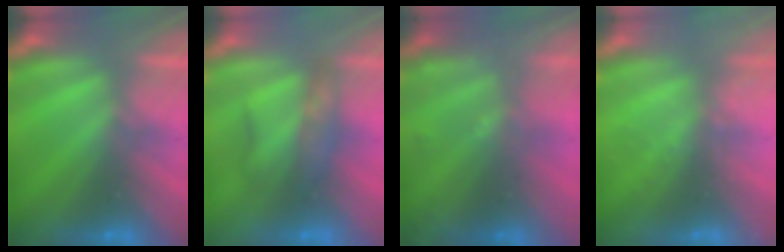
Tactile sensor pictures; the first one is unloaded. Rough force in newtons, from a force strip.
{"total": 2.3}
{"total": 1.8}
{"total": 2.3}